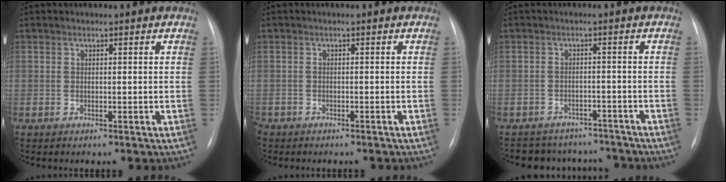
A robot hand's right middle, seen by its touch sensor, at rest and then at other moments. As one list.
[{"total": 3.5, "force": [-2.9, 1.7, 1.0], "torque": [-0.015, -0.002, -0.039]}, {"total": 9.5, "force": [-8.5, 4.0, 0.9], "torque": [-0.008, 0.020, -0.104]}]